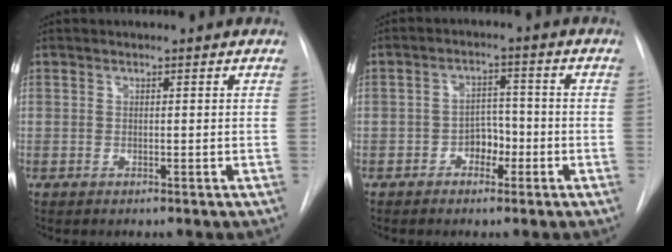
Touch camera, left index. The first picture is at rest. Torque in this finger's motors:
{"motor_torque": [0.18, 0.18, -0.01, 0.00]}